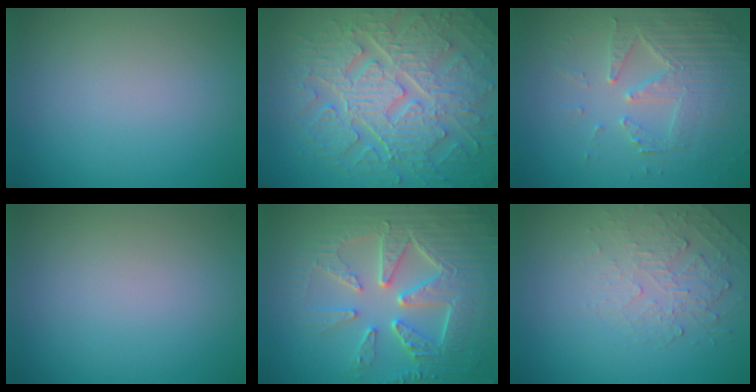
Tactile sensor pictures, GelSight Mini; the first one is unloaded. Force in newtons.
{"total": 10.4, "press": 7.0, "slide": 7.7}
{"total": 4.2, "press": 3.9, "slide": 1.6}
{"total": 0.0}
{"total": 8.4, "press": 6.3, "slide": 5.7}
{"total": 2.2, "press": 1.1, "slide": 1.9}